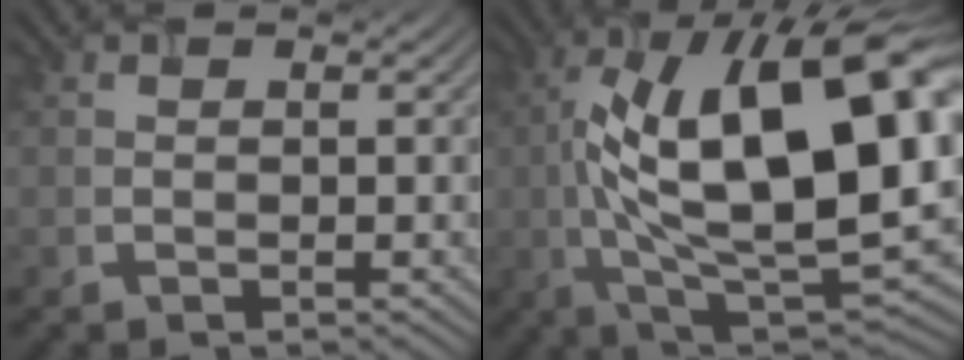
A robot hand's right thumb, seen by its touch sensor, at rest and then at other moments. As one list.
[{"total": 20.2, "force": [3.0, 7.4, 18.6], "torque": [-0.323, 0.023, 0.063]}]